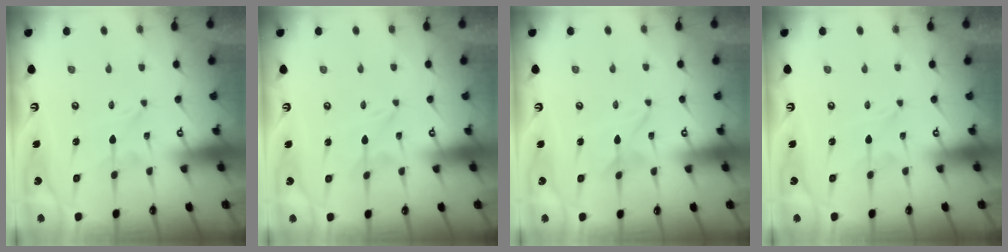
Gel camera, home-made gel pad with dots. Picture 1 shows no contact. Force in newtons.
{"total": 0.0}
{"total": 2.1, "press": 2.1, "slide": 0.3}
{"total": 0.0}